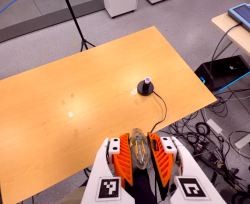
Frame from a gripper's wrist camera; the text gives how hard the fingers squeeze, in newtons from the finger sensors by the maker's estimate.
{"total": 18.3, "left": 19.1, "right": 17.5}